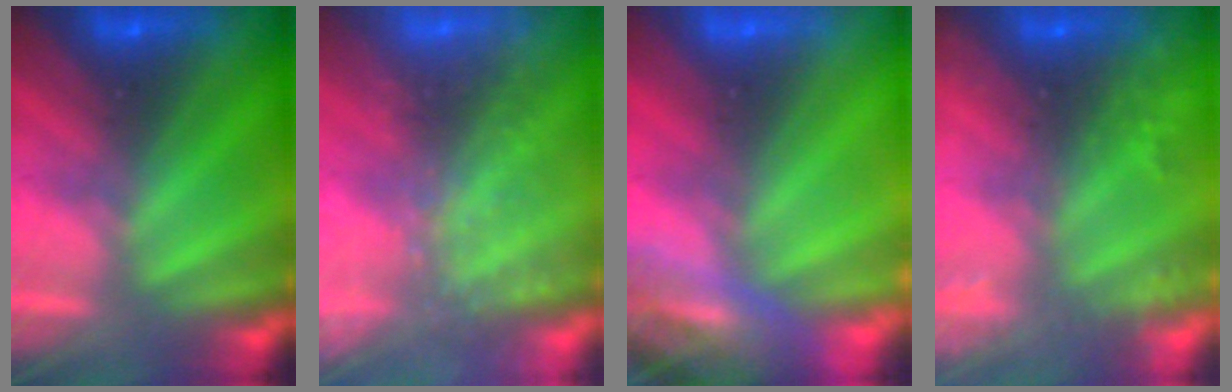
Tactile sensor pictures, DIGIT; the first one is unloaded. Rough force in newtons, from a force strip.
{"total": 9.0}
{"total": 7.5}
{"total": 9.2}